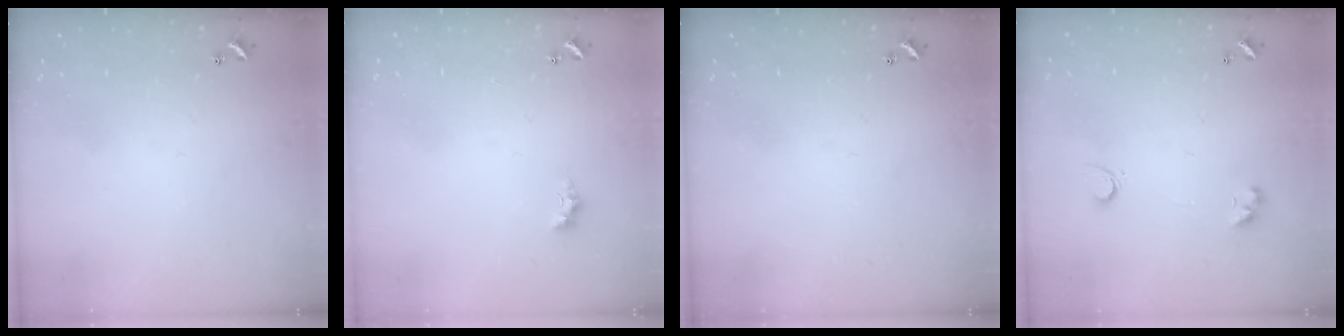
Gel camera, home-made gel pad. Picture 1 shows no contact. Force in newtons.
{"total": 1.1, "press": 1.1, "slide": 0.4}
{"total": 0.0}
{"total": 2.9, "press": 2.6, "slide": 1.3}